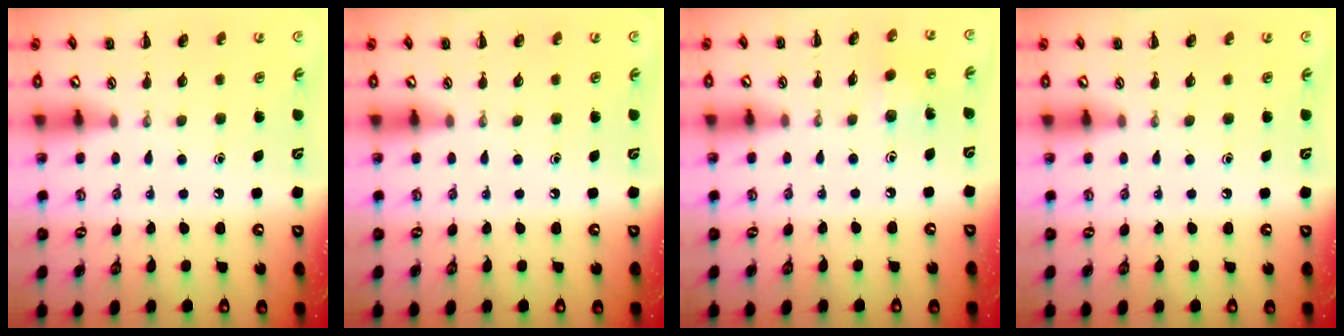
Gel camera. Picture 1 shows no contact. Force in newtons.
{"total": 0.0}
{"total": 3.0, "press": 2.8, "slide": 0.9}
{"total": 0.0}